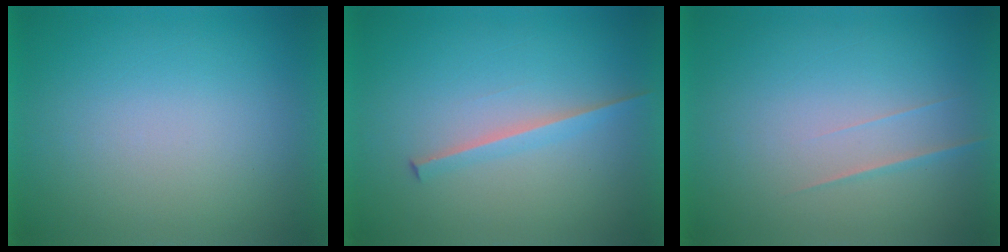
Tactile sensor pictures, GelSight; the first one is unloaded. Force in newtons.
{"total": 1.6}
{"total": 1.7}